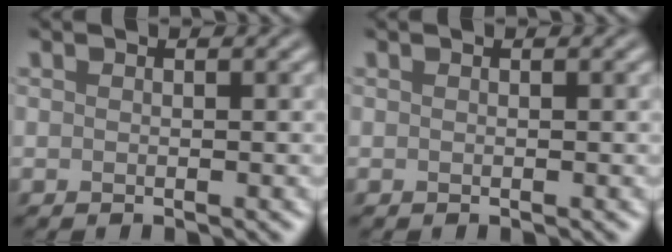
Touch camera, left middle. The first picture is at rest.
{"total": 0.0}